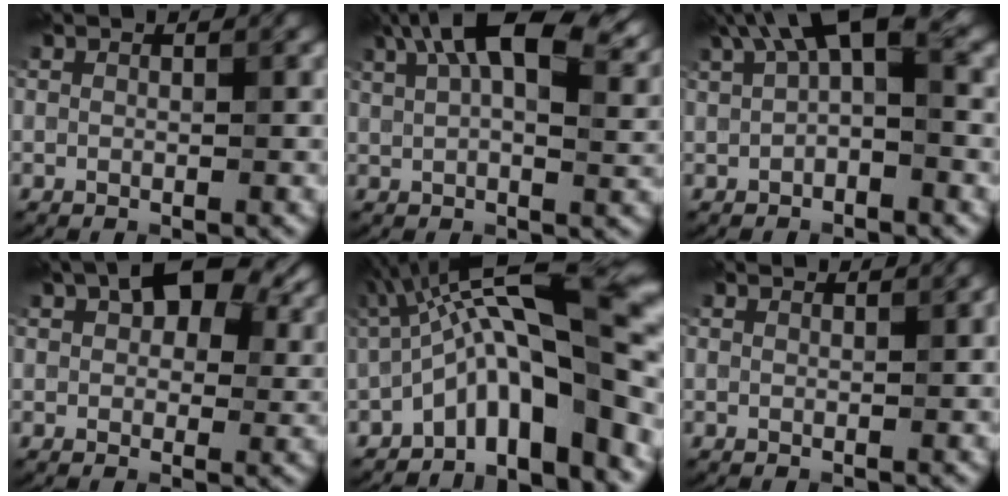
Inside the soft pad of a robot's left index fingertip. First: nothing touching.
{"total": 13.0, "force": [6.7, 5.8, 9.6], "torque": [-0.140, 0.024, 0.100]}
{"total": 6.2, "force": [2.5, 2.5, 5.1], "torque": [-0.074, 0.015, 0.031]}
{"total": 8.6, "force": [3.7, 4.9, 6.1], "torque": [-0.078, 0.015, 0.046]}
{"total": 13.2, "force": [-2.3, 3.5, 12.5], "torque": [-0.179, 0.037, -0.039]}
{"total": 0.9, "force": [0.9, 0.0, 0.2], "torque": [-0.006, 0.000, 0.011]}